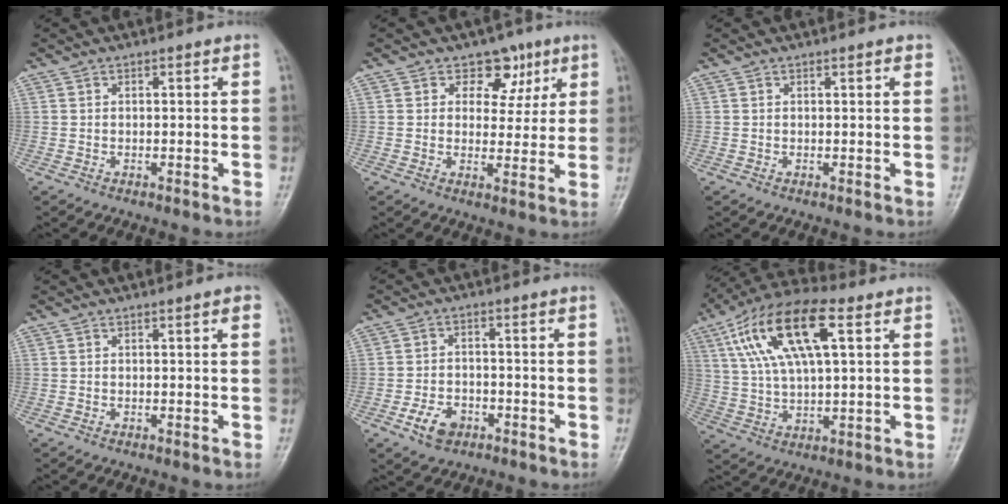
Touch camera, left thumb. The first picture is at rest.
{"total": 6.5, "force": [3.6, 4.9, 2.3], "torque": [0.010, -0.011, 0.048]}
{"total": 0.7, "force": [0.4, 0.1, 0.6], "torque": [-0.007, 0.000, 0.004]}
{"total": 1.5, "force": [0.7, 0.2, 1.3], "torque": [-0.019, 0.000, 0.008]}
{"total": 5.5, "force": [-2.7, 3.8, 3.0], "torque": [-0.045, 0.015, -0.044]}
{"total": 17.3, "force": [6.4, 6.8, 14.5], "torque": [-0.273, 0.012, 0.113]}